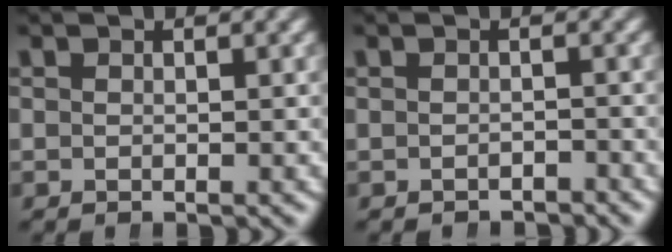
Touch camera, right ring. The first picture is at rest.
{"total": 1.6, "force": [-1.6, -0.1, -0.2], "torque": [0.007, -0.008, -0.021]}